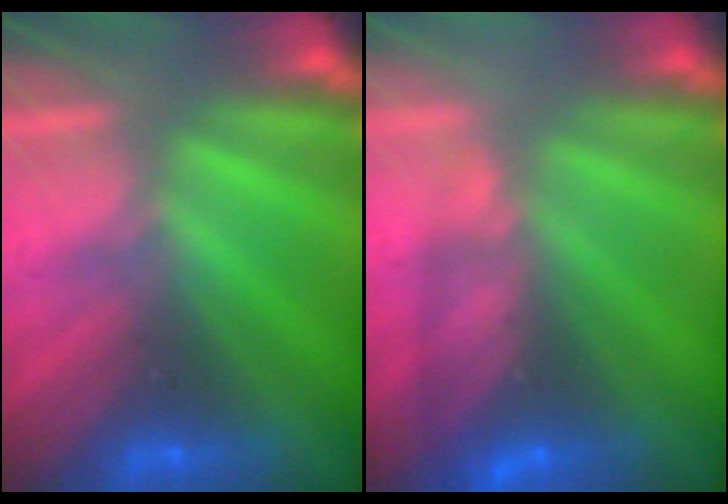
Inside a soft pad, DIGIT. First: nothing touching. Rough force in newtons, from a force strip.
{"total": 5.4}